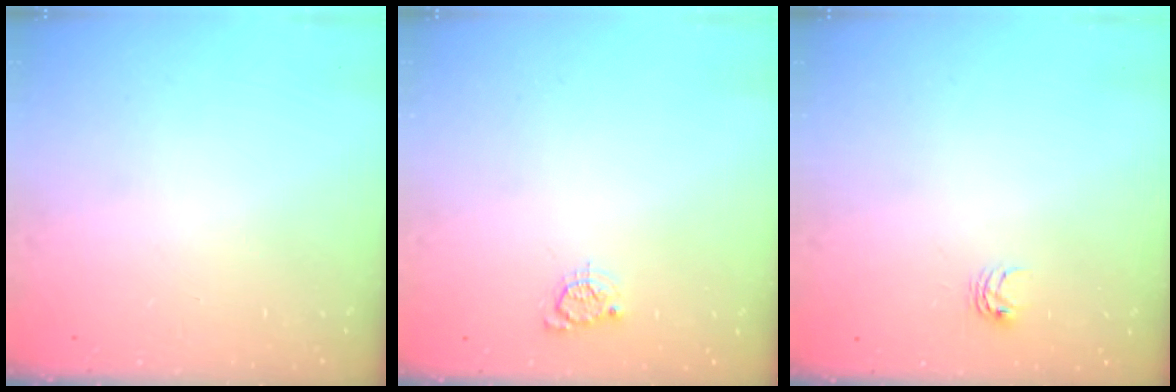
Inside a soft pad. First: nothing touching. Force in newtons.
{"total": 3.3, "press": 3.3, "slide": 0.4}
{"total": 3.1, "press": 3.1, "slide": 0.4}